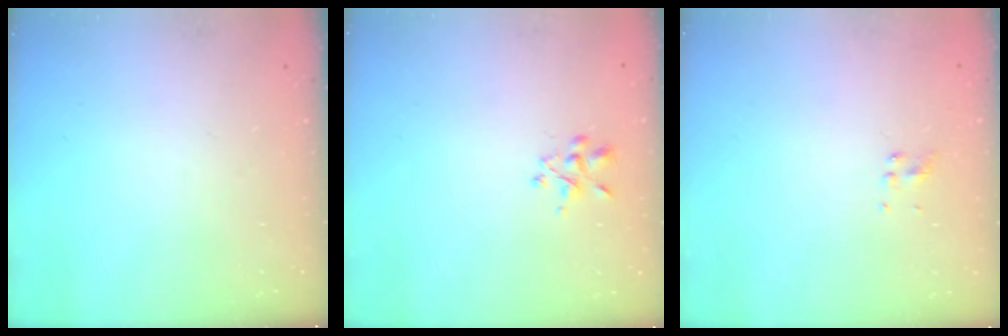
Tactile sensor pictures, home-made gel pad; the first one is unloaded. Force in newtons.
{"total": 2.4, "press": 2.2, "slide": 0.9}
{"total": 2.8, "press": 2.4, "slide": 1.5}